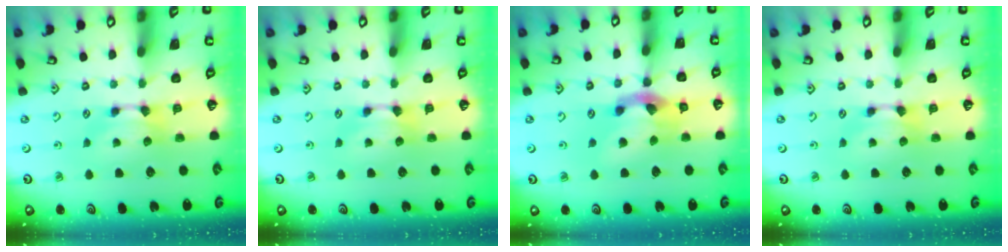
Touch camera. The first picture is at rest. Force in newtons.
{"total": 0.0}
{"total": 6.5, "press": 6.1, "slide": 2.4}
{"total": 0.0}